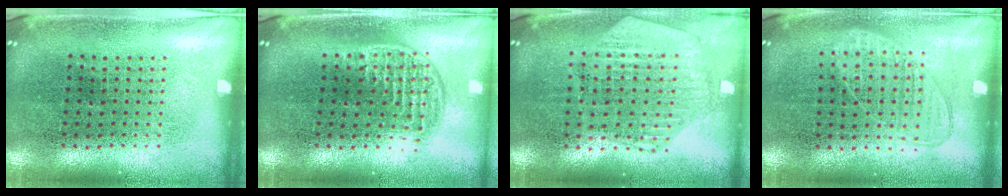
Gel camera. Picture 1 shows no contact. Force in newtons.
{"total": 1.2, "press": 1.0, "slide": 0.7}
{"total": 1.1, "press": 1.1, "slide": 0.2}
{"total": 0.9, "press": 0.8, "slide": 0.3}